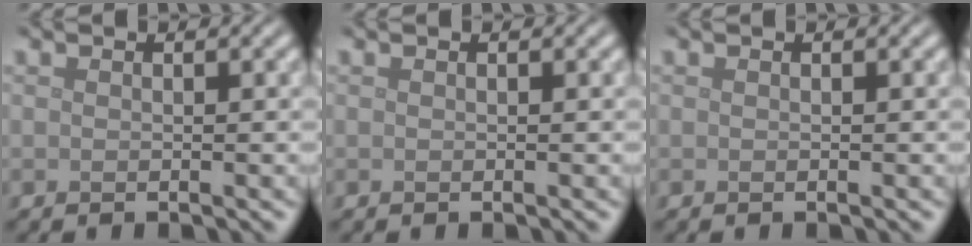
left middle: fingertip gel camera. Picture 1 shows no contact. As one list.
[{"total": 0.0}, {"total": 0.0}]